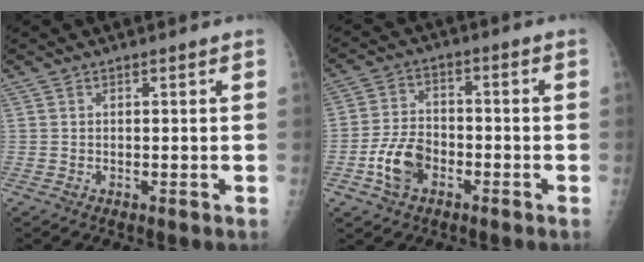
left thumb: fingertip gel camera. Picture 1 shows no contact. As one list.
[{"total": 8.1, "force": [-3.6, 5.3, 4.9], "torque": [-0.086, 0.024, -0.068]}]